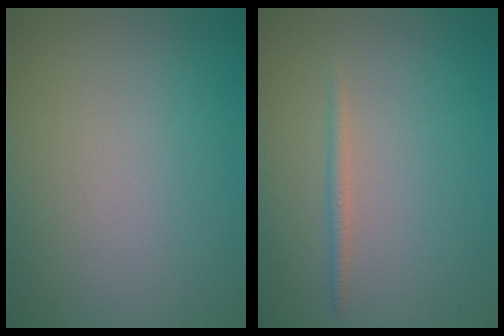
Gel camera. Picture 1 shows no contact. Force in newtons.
{"total": 1.1, "press": 1.1, "slide": 0.0}